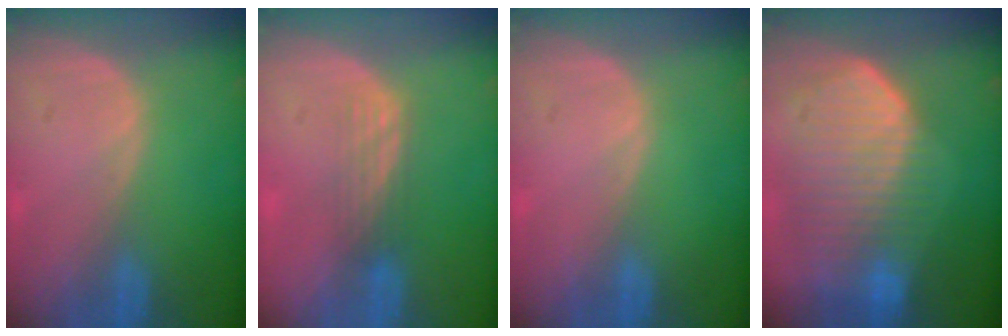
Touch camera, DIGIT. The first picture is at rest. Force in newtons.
{"total": 2.9, "press": 2.5, "slide": 1.5}
{"total": 0.0}
{"total": 10.7, "press": 9.4, "slide": 5.1}